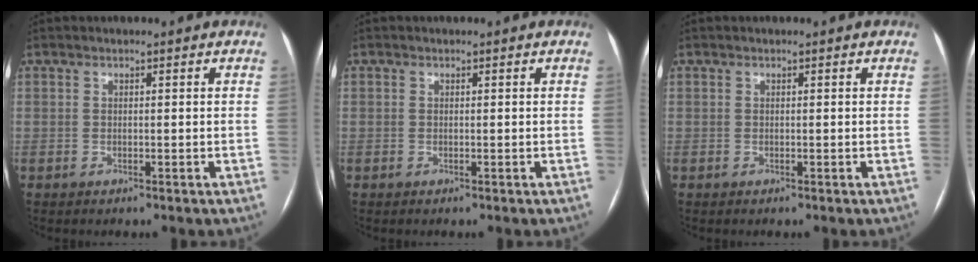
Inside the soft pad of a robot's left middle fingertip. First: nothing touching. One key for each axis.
{"total": 0.0}
{"total": 0.0}